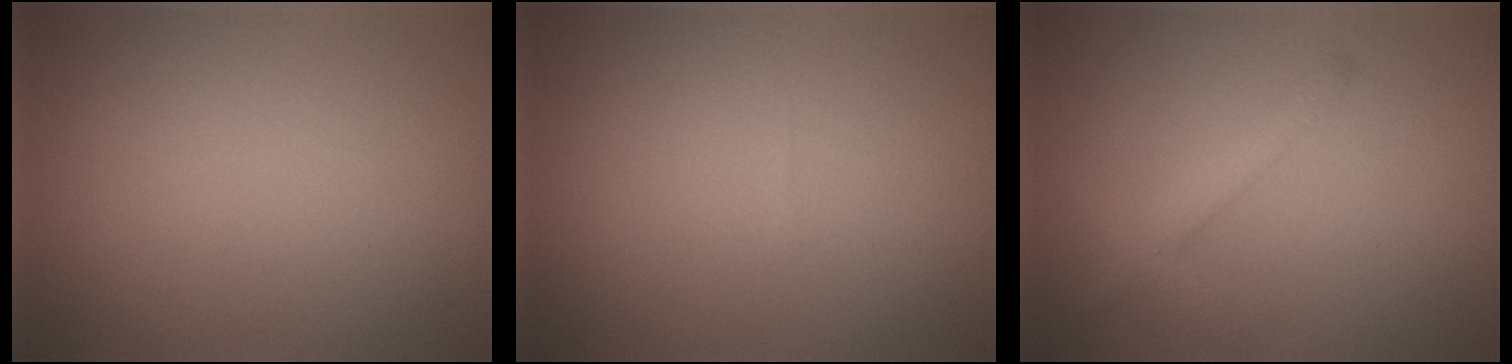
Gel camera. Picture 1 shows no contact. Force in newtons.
{"total": 0.0}
{"total": 2.4, "press": 2.4, "slide": 0.1}